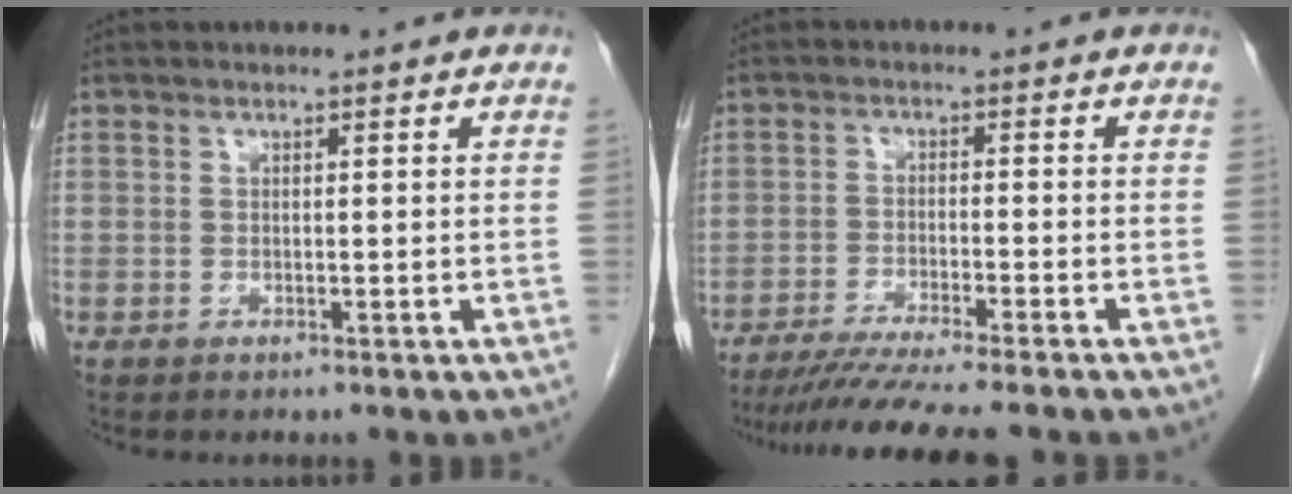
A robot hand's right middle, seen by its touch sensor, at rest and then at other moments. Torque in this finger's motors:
{"motor_torque": [0.80, -0.76, 0.14, 0.05]}